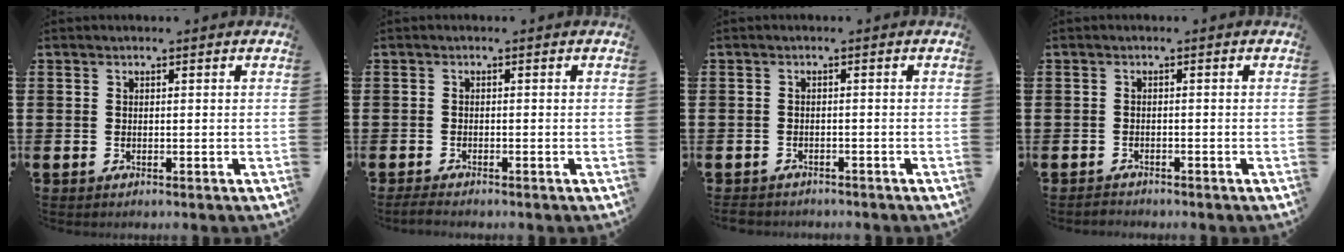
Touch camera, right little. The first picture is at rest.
{"total": 1.0, "force": [-0.9, 0.1, 0.5], "torque": [-0.011, -0.001, -0.018]}
{"total": 1.1, "force": [-1.0, 0.3, 0.0], "torque": [-0.004, 0.001, -0.023]}
{"total": 0.8, "force": [-0.8, 0.1, -0.1], "torque": [-0.001, -0.001, -0.017]}